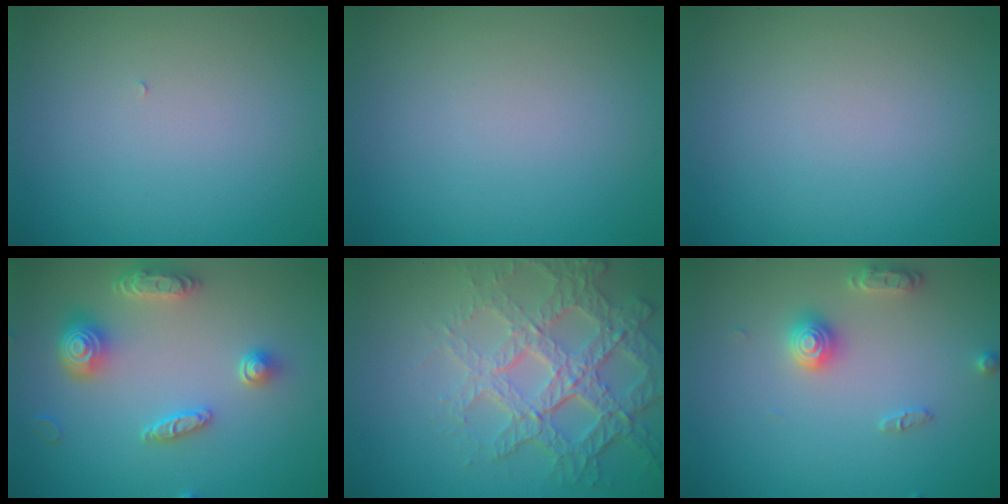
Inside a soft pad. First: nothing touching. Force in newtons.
{"total": 0.0}
{"total": 0.0}
{"total": 4.7, "press": 3.9, "slide": 2.5}
{"total": 7.1, "press": 5.1, "slide": 5.0}
{"total": 2.8, "press": 2.8, "slide": 0.3}